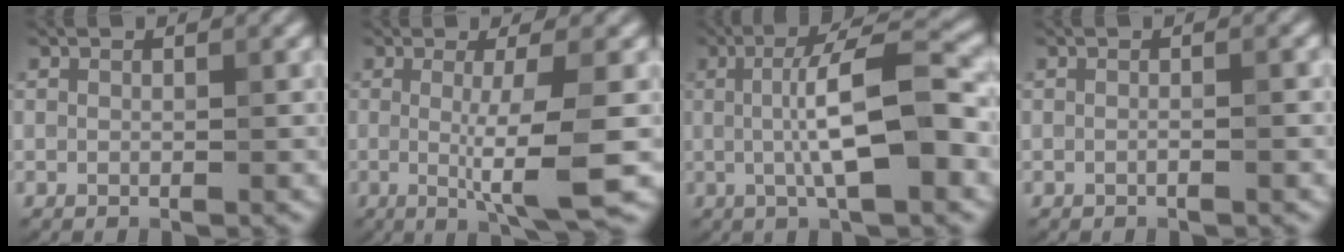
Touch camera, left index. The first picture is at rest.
{"total": 5.9, "force": [-0.5, 1.0, 5.8], "torque": [-0.090, -0.013, -0.007]}
{"total": 8.0, "force": [-0.2, 1.8, 7.8], "torque": [-0.119, 0.006, -0.005]}
{"total": 0.9, "force": [-0.3, 0.2, 0.9], "torque": [-0.014, -0.006, -0.014]}